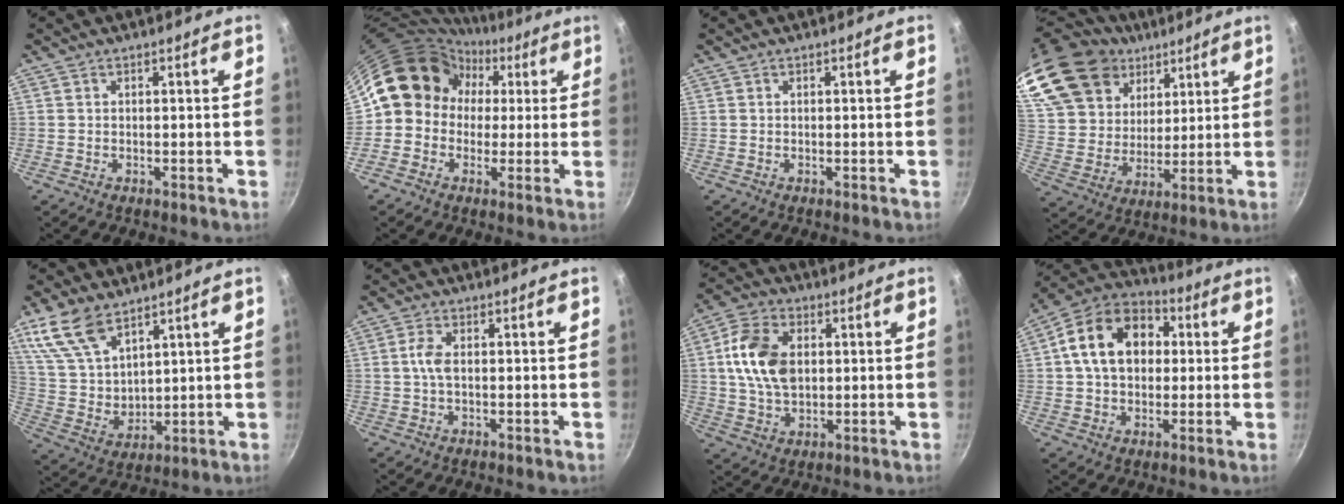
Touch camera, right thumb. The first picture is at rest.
{"total": 12.1, "force": [2.0, 10.9, 4.9], "torque": [-0.034, 0.027, 0.012]}
{"total": 0.0}
{"total": 25.3, "force": [16.2, 16.3, 10.5], "torque": [-0.208, -0.025, 0.316]}
{"total": 12.4, "force": [7.9, 6.5, 7.0], "torque": [-0.118, -0.042, 0.174]}
{"total": 3.3, "force": [0.1, 1.7, 2.9], "torque": [-0.066, 0.007, -0.002]}
{"total": 12.7, "force": [1.8, 8.6, 9.2], "torque": [-0.155, 0.006, 0.026]}
{"total": 16.3, "force": [2.6, 11.9, 10.8], "torque": [-0.155, 0.031, 0.027]}